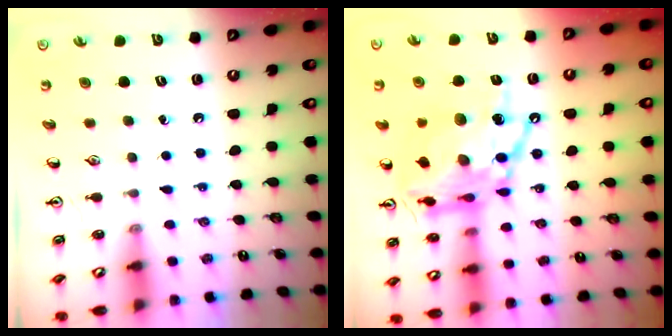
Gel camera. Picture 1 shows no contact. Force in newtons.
{"total": 19.5, "press": 19.3, "slide": 2.2}